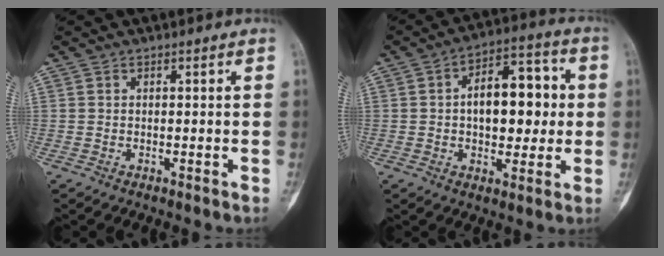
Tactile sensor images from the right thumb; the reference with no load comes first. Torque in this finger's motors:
{"motor_torque": [1.06, 1.34, 0.79, -0.92, 0.30]}